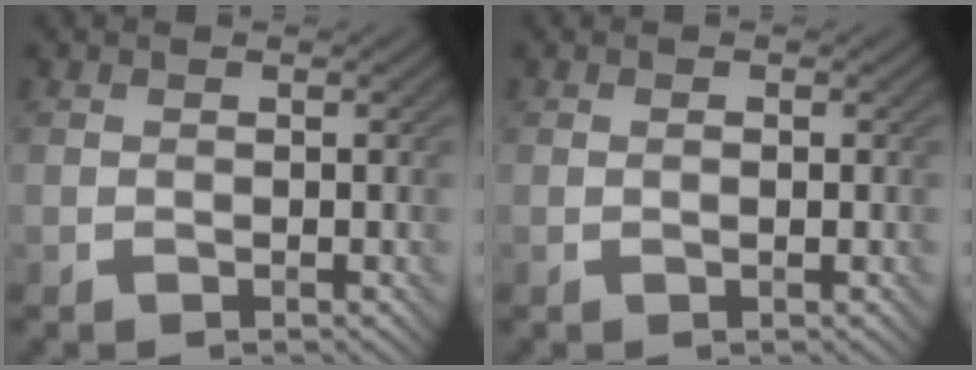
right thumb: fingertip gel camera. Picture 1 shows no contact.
{"total": 0.6, "force": [0.0, 0.1, 0.6], "torque": [-0.009, 0.000, -0.001]}